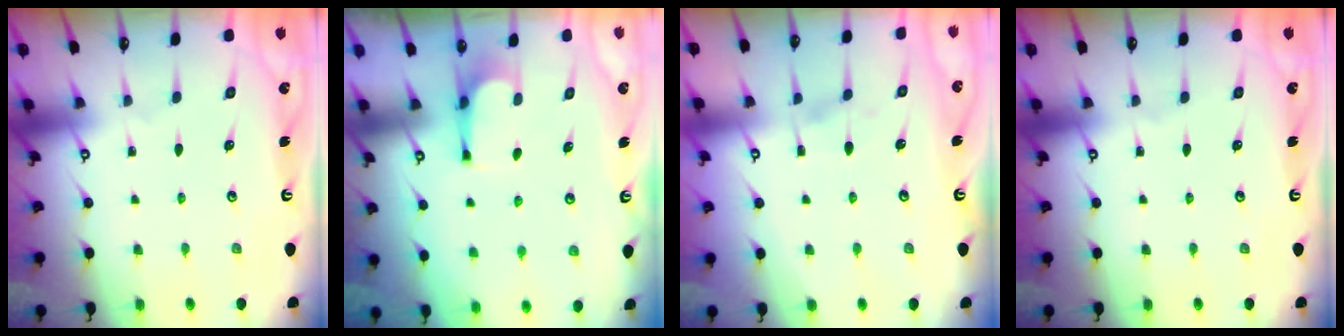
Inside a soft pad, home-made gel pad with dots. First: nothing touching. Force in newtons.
{"total": 5.1, "press": 5.1, "slide": 0.5}
{"total": 1.2, "press": 0.8, "slide": 0.9}
{"total": 0.0}